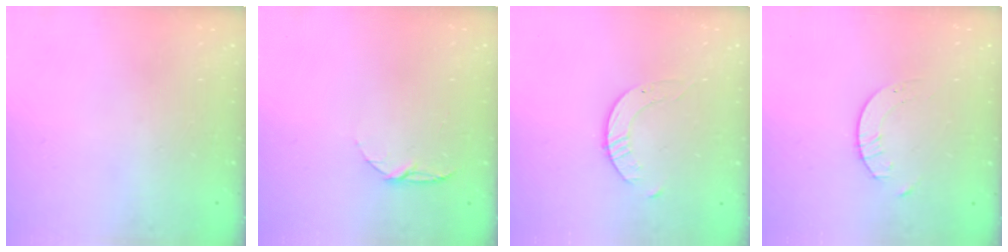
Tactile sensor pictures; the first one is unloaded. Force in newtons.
{"total": 4.9, "press": 4.8, "slide": 0.6}
{"total": 2.6, "press": 2.6, "slide": 0.3}
{"total": 1.7, "press": 1.7, "slide": 0.2}